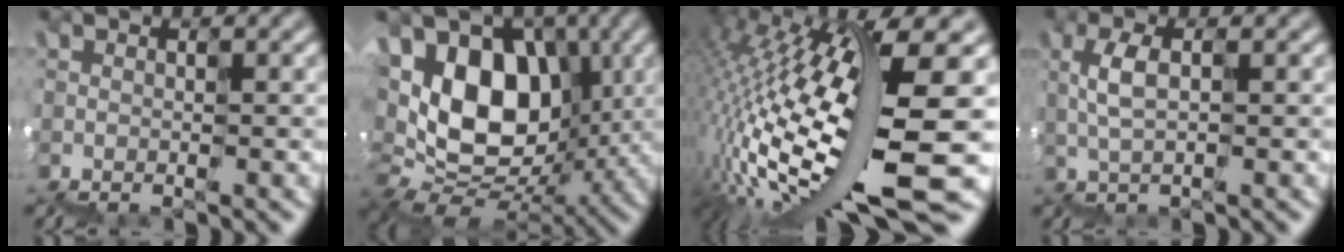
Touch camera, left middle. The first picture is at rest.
{"total": 8.3, "force": [1.9, 6.3, 5.0], "torque": [-0.076, 0.028, 0.020]}
{"total": 14.4, "force": [-1.2, 3.2, 14.0], "torque": [-0.298, 0.004, -0.007]}
{"total": 0.9, "force": [0.7, 0.0, 0.5], "torque": [-0.035, 0.017, 0.015]}